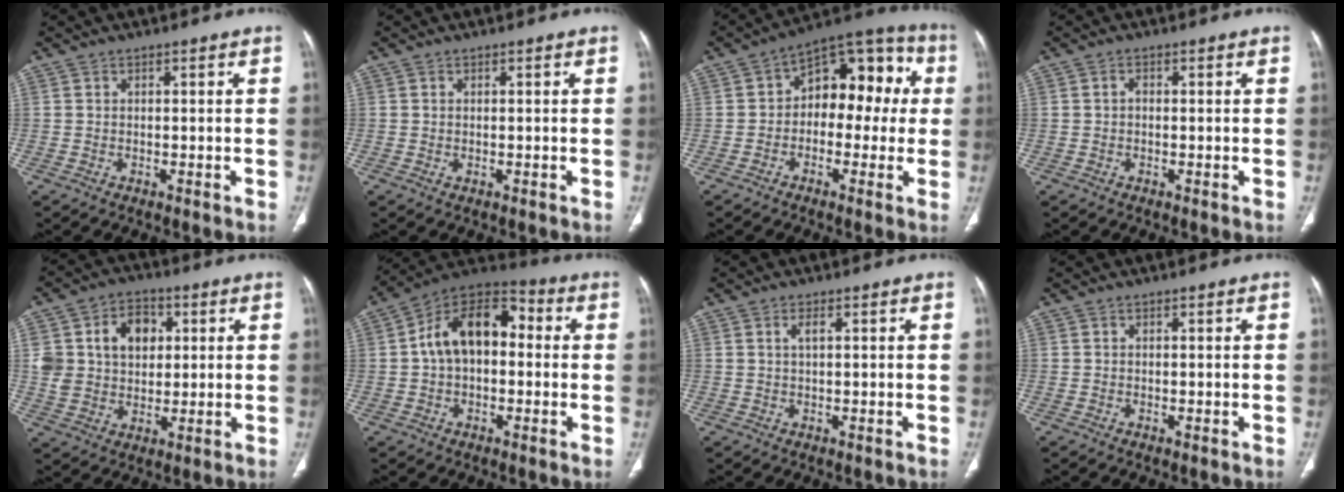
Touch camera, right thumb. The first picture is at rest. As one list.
[{"total": 0.0}, {"total": 14.3, "force": [0.9, 9.1, 11.1], "torque": [-0.090, 0.050, -0.004]}, {"total": 1.0, "force": [-0.1, 0.8, 0.6], "torque": [-0.008, 0.003, -0.005]}, {"total": 12.4, "force": [3.2, 9.4, 7.5], "torque": [-0.092, 0.003, 0.060]}, {"total": 14.6, "force": [1.1, 9.3, 11.2], "torque": [-0.162, 0.043, 0.003]}, {"total": 1.6, "force": [0.5, 0.5, 1.4], "torque": [-0.029, 0.002, 0.009]}, {"total": 0.0}]